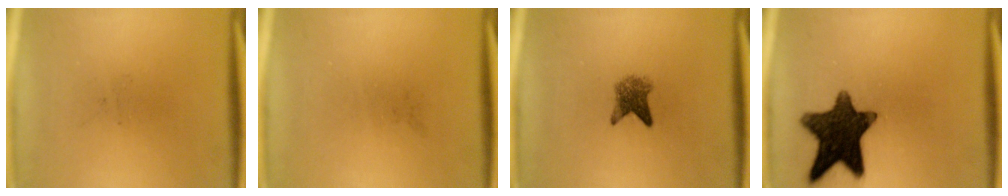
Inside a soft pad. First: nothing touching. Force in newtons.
{"total": 0.0}
{"total": 3.3}
{"total": 13.7}